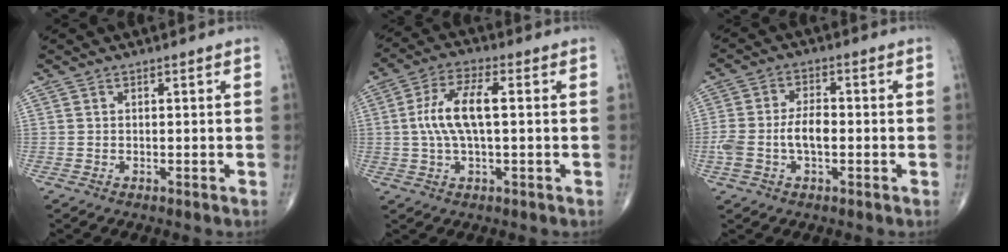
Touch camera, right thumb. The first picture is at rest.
{"total": 9.7, "force": [0.7, 3.5, 9.0], "torque": [-0.192, 0.019, 0.009]}
{"total": 7.2, "force": [-1.2, 3.7, 6.1], "torque": [-0.140, 0.023, -0.021]}